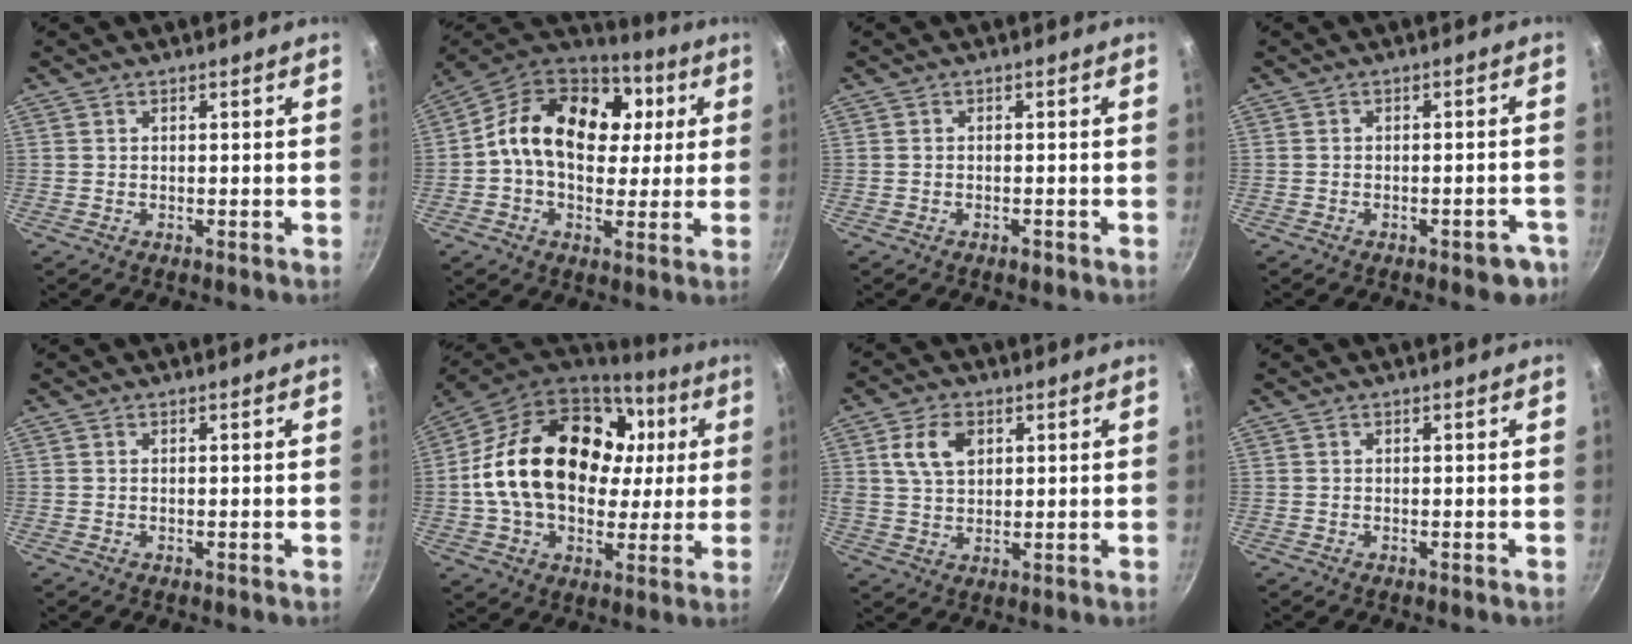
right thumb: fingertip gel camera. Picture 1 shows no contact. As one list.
[{"total": 20.5, "force": [3.7, 14.4, 14.1], "torque": [-0.202, 0.017, 0.041]}, {"total": 1.3, "force": [-0.9, 0.6, 0.7], "torque": [-0.016, 0.008, -0.014]}, {"total": 5.3, "force": [-3.0, 2.5, 3.6], "torque": [-0.018, 0.033, -0.022]}, {"total": 0.0}, {"total": 28.2, "force": [4.3, 19.4, 20.0], "torque": [-0.326, 0.030, 0.073]}, {"total": 7.4, "force": [2.6, 4.9, 5.0], "torque": [-0.081, -0.002, 0.046]}, {"total": 0.0}]